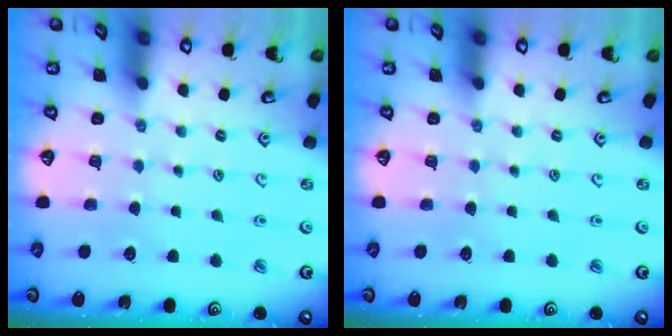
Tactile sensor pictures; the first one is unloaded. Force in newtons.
{"total": 0.0}